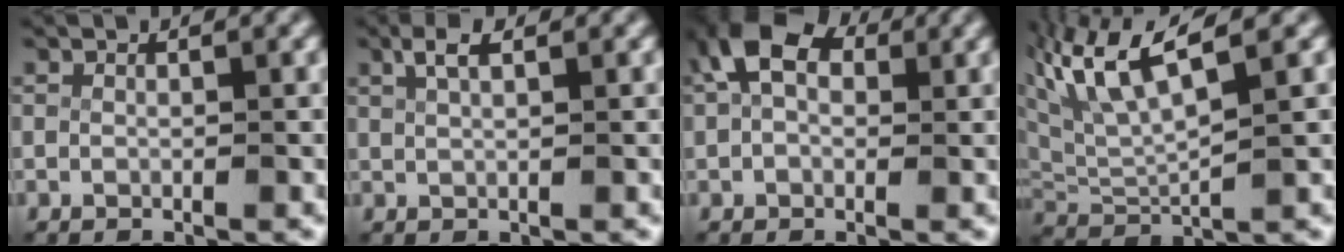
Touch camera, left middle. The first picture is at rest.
{"total": 2.0, "force": [1.4, 0.4, 1.4], "torque": [-0.032, 0.002, 0.029]}
{"total": 6.0, "force": [2.2, 3.8, 4.0], "torque": [-0.074, 0.007, 0.028]}
{"total": 7.0, "force": [3.2, 3.8, 5.0], "torque": [-0.129, -0.003, 0.062]}